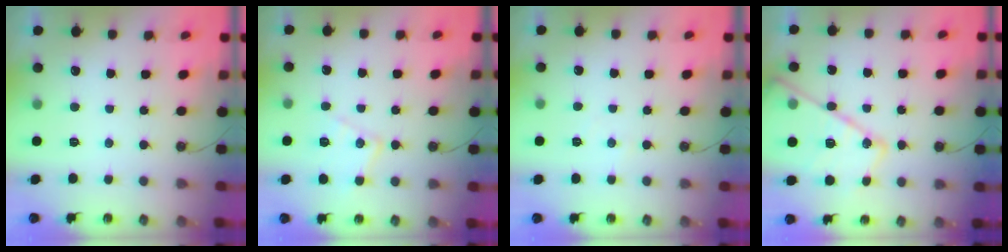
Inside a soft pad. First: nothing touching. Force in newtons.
{"total": 11.2, "press": 11.1, "slide": 0.7}
{"total": 2.6, "press": 2.5, "slide": 0.5}
{"total": 19.6, "press": 19.5, "slide": 1.9}